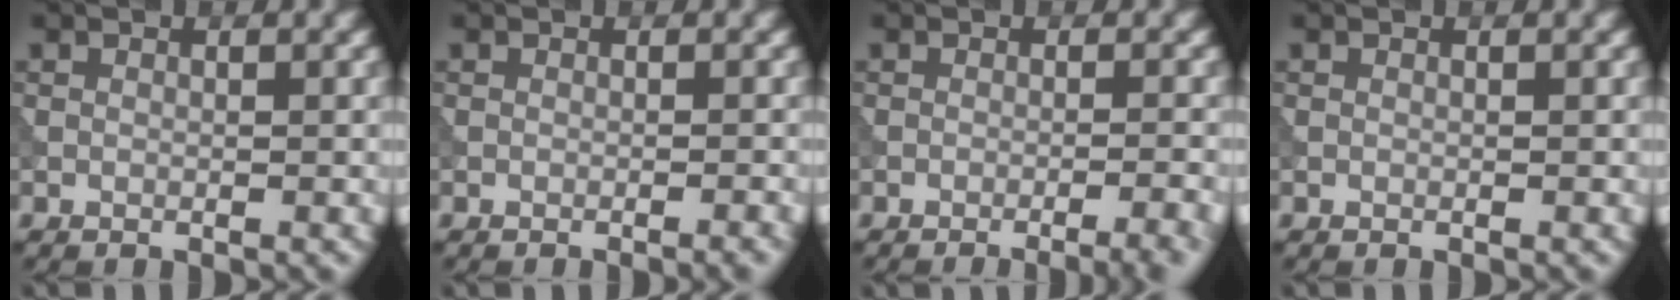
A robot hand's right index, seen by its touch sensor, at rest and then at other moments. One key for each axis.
{"total": 1.0, "fx": -0.5, "fy": 0.2, "fz": 0.8, "tx": -0.006, "ty": 0.004, "tz": -0.011}
{"total": 4.5, "fx": -3.0, "fy": 1.2, "fz": 3.2, "tx": -0.029, "ty": 0.014, "tz": -0.037}
{"total": 0.0}